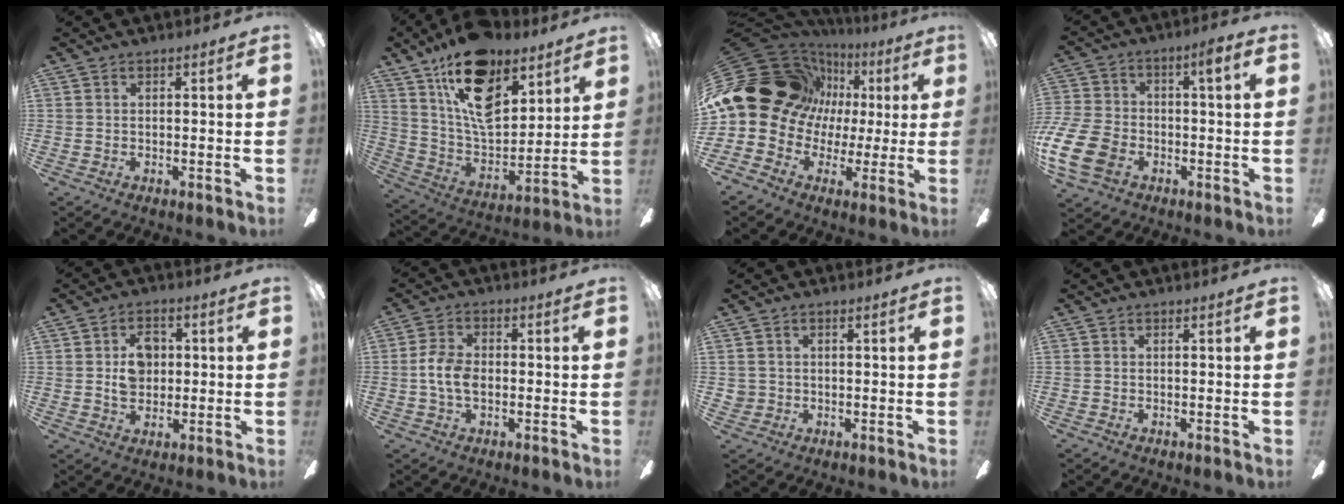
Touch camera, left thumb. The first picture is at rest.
{"total": 19.4, "force": [12.3, 10.1, 11.2], "torque": [-0.214, -0.071, 0.218]}
{"total": 21.9, "force": [4.8, 18.9, 10.0], "torque": [-0.199, -0.030, 0.110]}
{"total": 14.0, "force": [-4.3, 9.1, 9.7], "torque": [-0.187, 0.032, -0.078]}
{"total": 7.6, "force": [0.9, 5.6, 5.1], "torque": [-0.085, 0.006, 0.011]}
{"total": 6.0, "force": [-0.8, 3.7, 4.7], "torque": [-0.106, 0.004, -0.020]}
{"total": 2.0, "force": [0.0, 2.0, 0.0], "torque": [-0.003, 0.004, -0.001]}
{"total": 0.0}